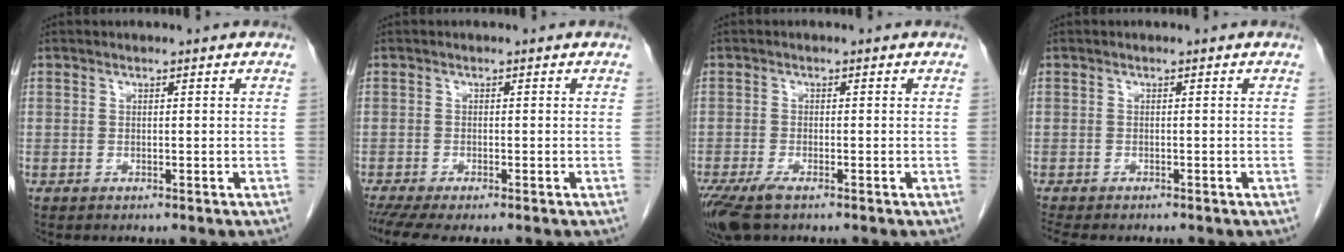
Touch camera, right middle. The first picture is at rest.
{"total": 4.9, "force": [-3.9, 0.6, 3.0], "torque": [-0.048, -0.013, -0.067]}
{"total": 5.2, "force": [-3.4, 1.4, 3.6], "torque": [-0.075, -0.014, -0.060]}
{"total": 4.6, "force": [-4.0, 1.1, 2.0], "torque": [-0.030, -0.011, -0.059]}